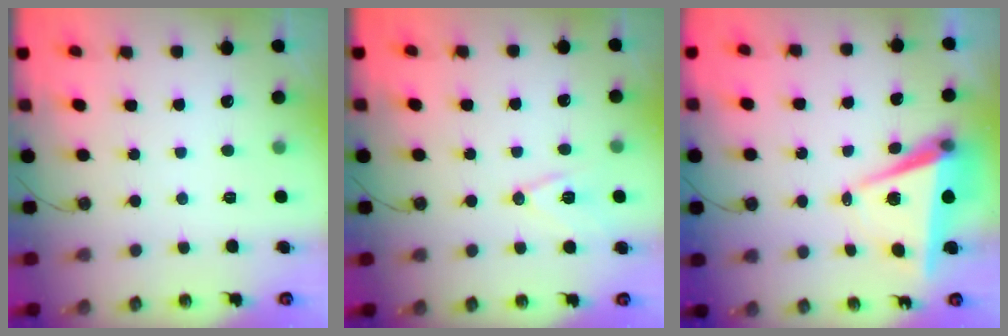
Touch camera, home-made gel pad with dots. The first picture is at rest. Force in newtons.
{"total": 9.2, "press": 8.5, "slide": 3.6}
{"total": 7.5, "press": 6.1, "slide": 4.3}